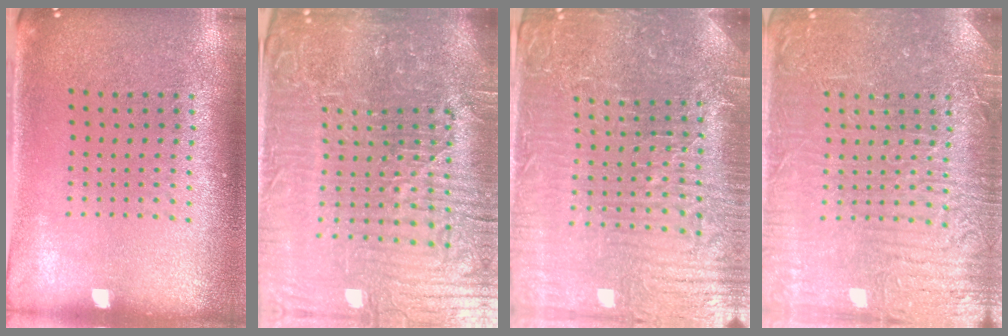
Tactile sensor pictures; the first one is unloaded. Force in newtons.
{"total": 7.9, "press": 7.0, "slide": 3.6}
{"total": 5.7, "press": 5.3, "slide": 2.1}
{"total": 4.6, "press": 4.6, "slide": 0.6}